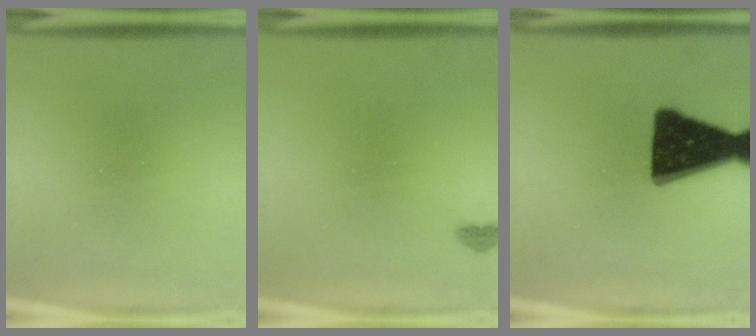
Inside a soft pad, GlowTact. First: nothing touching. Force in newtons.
{"total": 1.1}
{"total": 18.0}